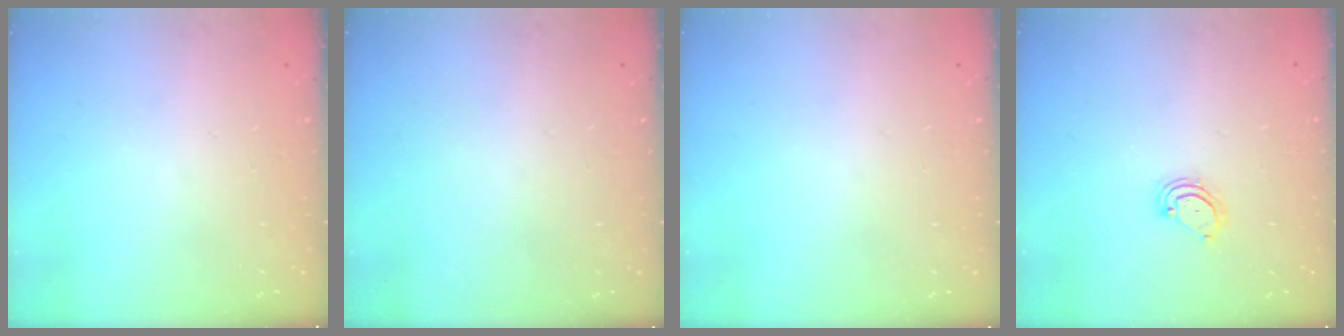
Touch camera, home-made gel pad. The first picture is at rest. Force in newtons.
{"total": 0.0}
{"total": 0.0}
{"total": 3.4, "press": 3.3, "slide": 0.7}